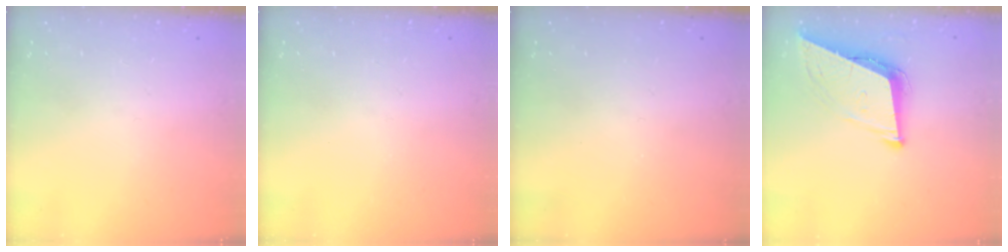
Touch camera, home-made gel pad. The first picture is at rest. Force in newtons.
{"total": 0.0}
{"total": 0.0}
{"total": 9.2, "press": 8.8, "slide": 2.7}